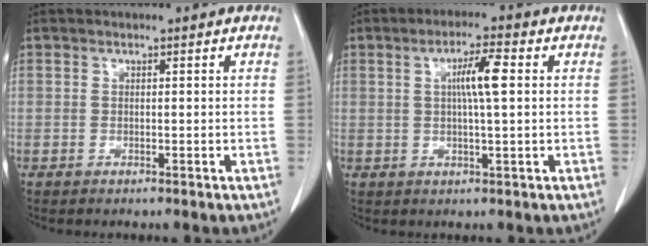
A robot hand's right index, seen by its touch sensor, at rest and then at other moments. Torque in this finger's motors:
{"motor_torque": [0.33, -0.01, 0.18, 0.06]}